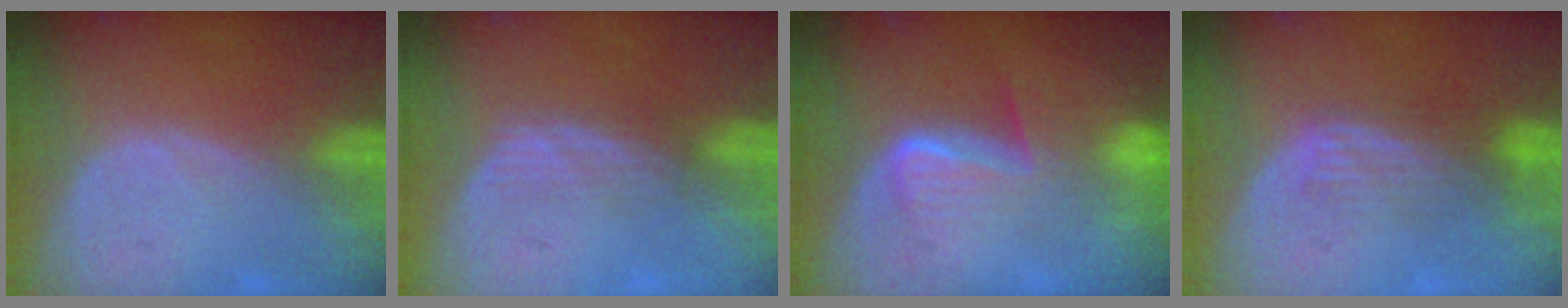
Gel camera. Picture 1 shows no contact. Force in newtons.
{"total": 2.9, "press": 2.6, "slide": 1.4}
{"total": 6.4, "press": 6.3, "slide": 1.3}
{"total": 4.1, "press": 4.1, "slide": 0.1}